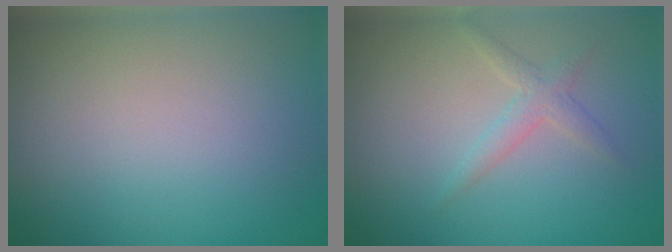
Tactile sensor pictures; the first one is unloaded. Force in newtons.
{"total": 1.7, "press": 1.7, "slide": 0.1}